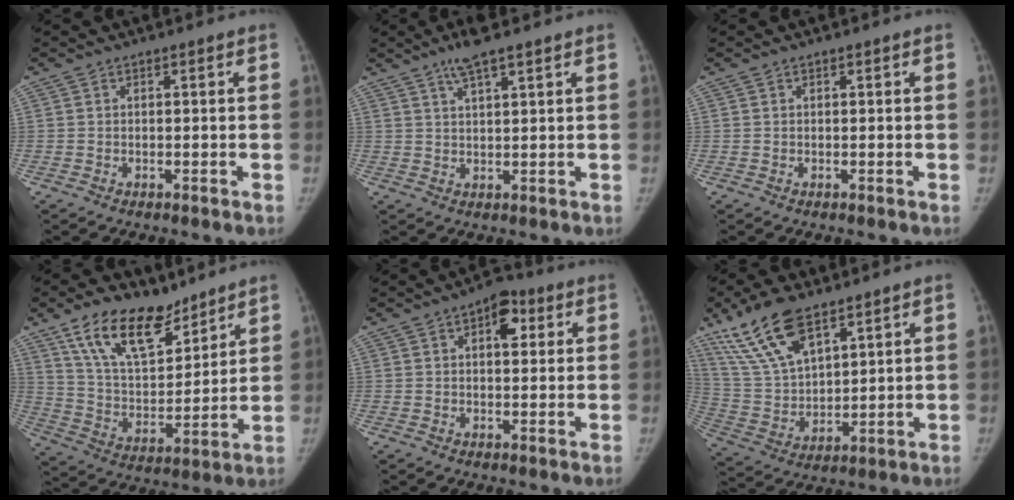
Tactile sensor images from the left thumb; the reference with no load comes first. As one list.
[{"total": 5.1, "force": [3.4, 0.9, 3.7], "torque": [-0.067, -0.006, 0.063]}, {"total": 0.0}, {"total": 16.6, "force": [11.4, 8.0, 9.1], "torque": [-0.123, -0.061, 0.216]}, {"total": 6.2, "force": [2.2, 3.5, 4.6], "torque": [-0.040, 0.000, 0.025]}, {"total": 15.2, "force": [9.9, 6.6, 9.6], "torque": [-0.172, -0.035, 0.202]}]